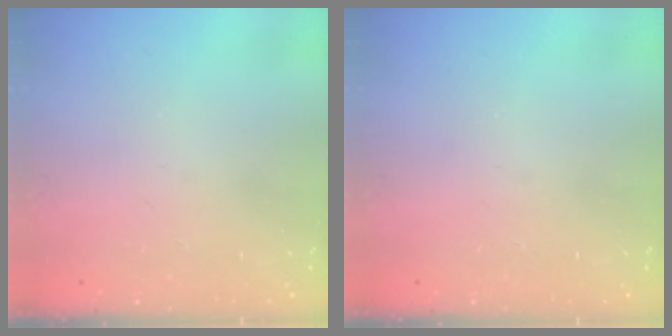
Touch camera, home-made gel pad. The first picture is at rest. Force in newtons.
{"total": 0.0}